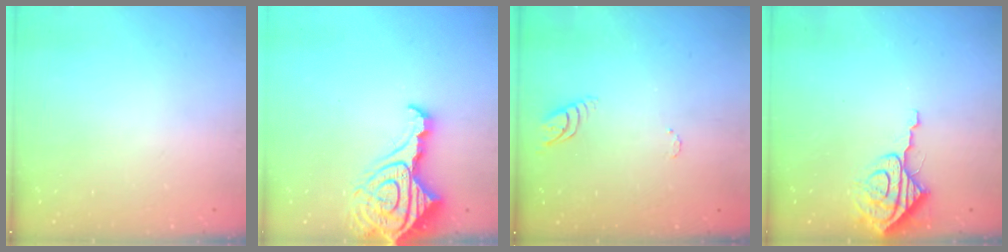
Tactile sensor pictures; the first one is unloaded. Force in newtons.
{"total": 17.6, "press": 17.5, "slide": 2.0}
{"total": 4.2, "press": 4.2, "slide": 0.4}
{"total": 8.4, "press": 8.4, "slide": 0.7}